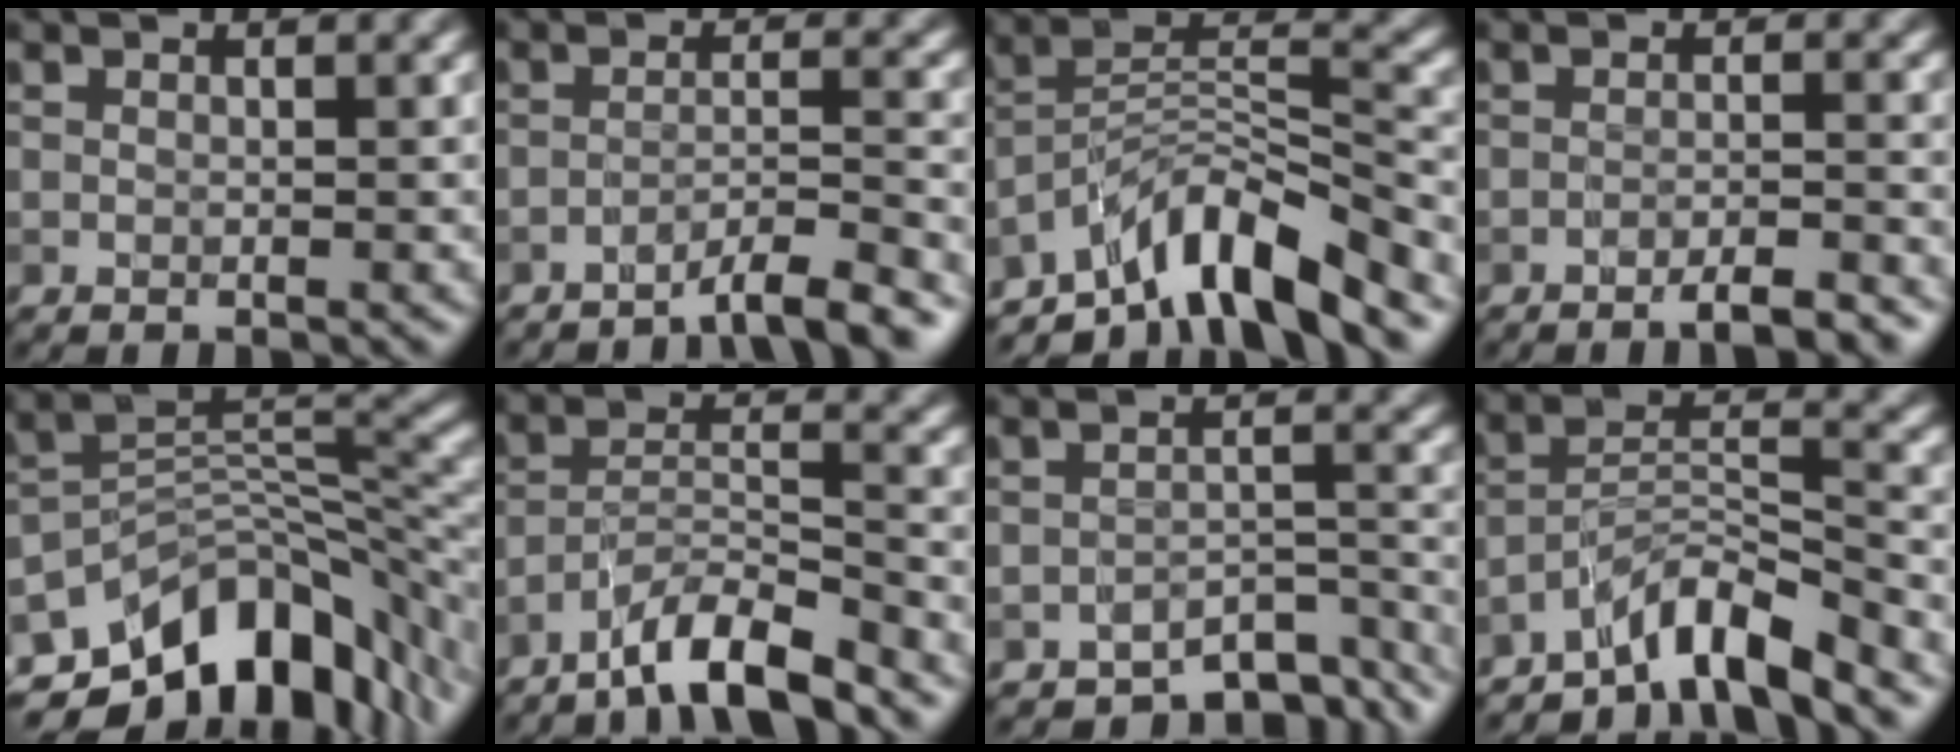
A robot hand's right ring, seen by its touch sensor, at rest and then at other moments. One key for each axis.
{"total": 4.8, "fx": -3.8, "fy": 0.5, "fz": 2.8, "tx": -0.037, "ty": 0.010, "tz": -0.063}
{"total": 8.5, "fx": -6.8, "fy": 2.0, "fz": 4.8, "tx": -0.066, "ty": 0.009, "tz": -0.131}
{"total": 3.4, "fx": -2.6, "fy": 0.3, "fz": 2.1, "tx": -0.027, "ty": 0.009, "tz": -0.044}
{"total": 11.6, "fx": -7.1, "fy": 6.3, "fz": 6.6, "tx": -0.100, "ty": 0.004, "tz": -0.121}
{"total": 6.8, "fx": -5.5, "fy": 0.9, "fz": 3.7, "tx": -0.059, "ty": 0.006, "tz": -0.102}
{"total": 5.8, "fx": -5.0, "fy": 2.0, "fz": 2.1, "tx": -0.019, "ty": -0.010, "tz": -0.068}
{"total": 6.0, "fx": -5.2, "fy": 0.6, "fz": 2.9, "tx": -0.042, "ty": 0.012, "tz": -0.095}